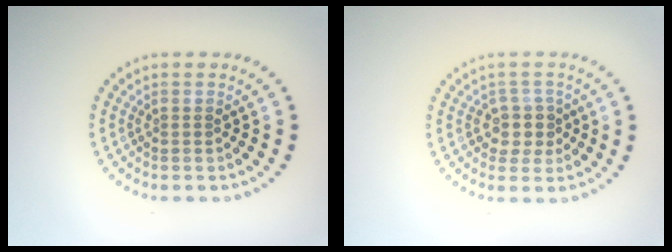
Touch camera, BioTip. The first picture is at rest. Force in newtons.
{"total": 2.4, "press": 2.1, "slide": 1.2}